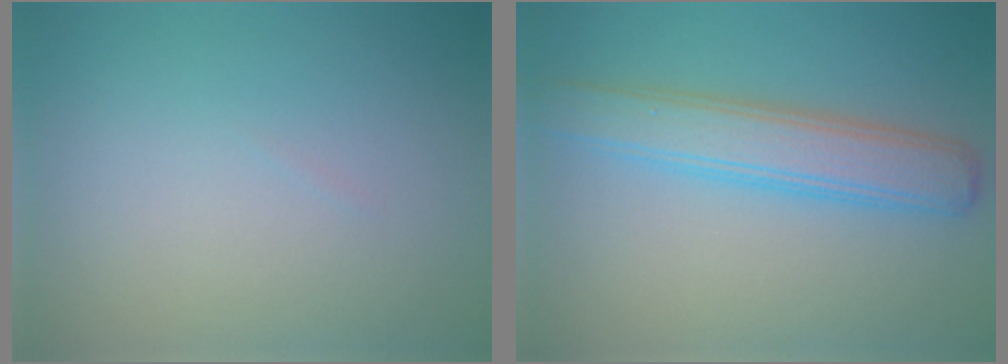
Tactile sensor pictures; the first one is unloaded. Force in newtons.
{"total": 4.8, "press": 4.8, "slide": 0.1}